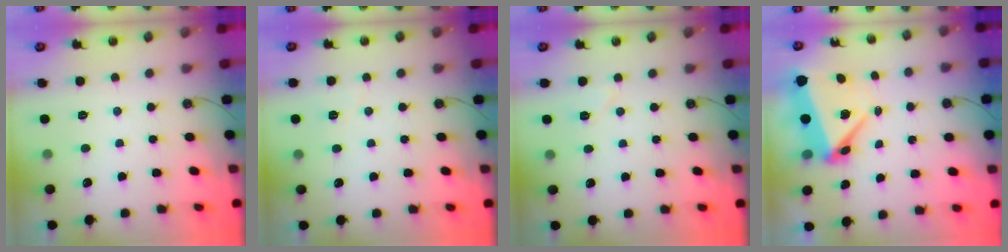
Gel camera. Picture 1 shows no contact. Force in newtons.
{"total": 5.0, "press": 4.2, "slide": 2.6}
{"total": 5.3, "press": 5.2, "slide": 0.9}
{"total": 7.6, "press": 7.5, "slide": 1.1}